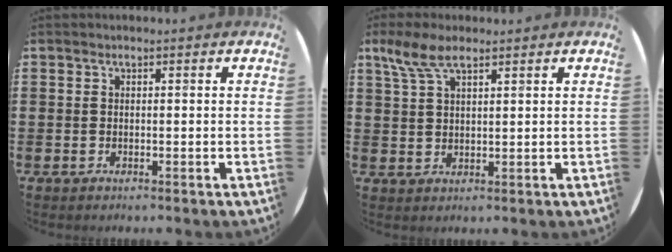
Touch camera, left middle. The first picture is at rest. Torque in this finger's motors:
{"motor_torque": [0.70, -0.64, 0.15, 0.09]}